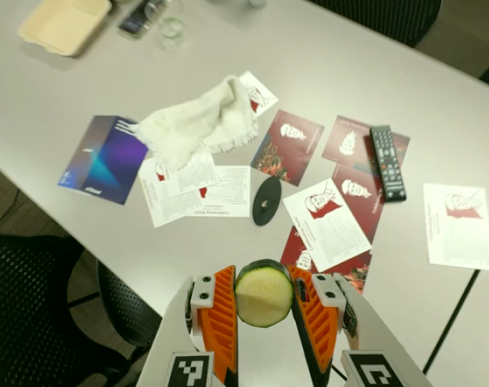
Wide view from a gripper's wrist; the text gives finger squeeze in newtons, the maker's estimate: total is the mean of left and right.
{"total": 12.3, "left": 12.6, "right": 12.1}